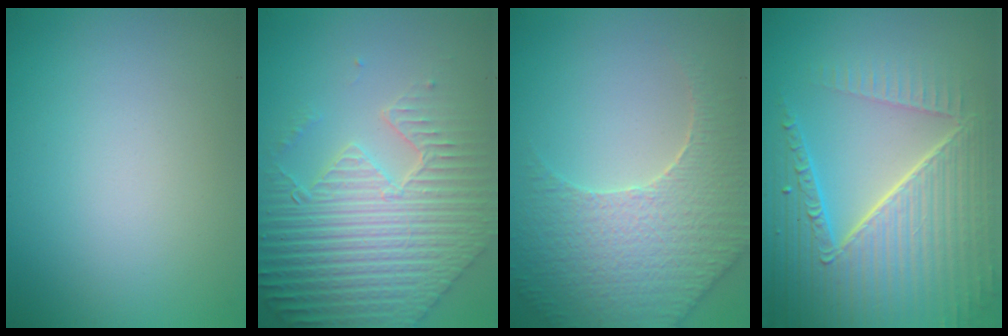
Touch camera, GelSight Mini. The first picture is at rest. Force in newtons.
{"total": 8.2, "press": 5.9, "slide": 5.6}
{"total": 5.1, "press": 4.7, "slide": 2.1}
{"total": 8.5, "press": 5.9, "slide": 6.1}